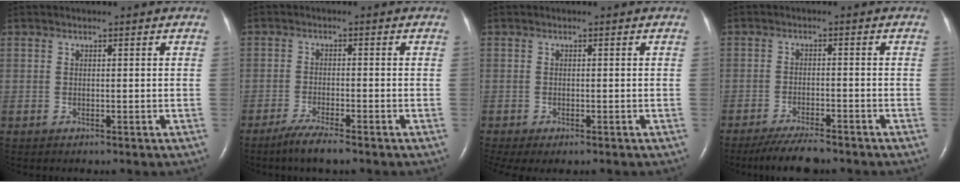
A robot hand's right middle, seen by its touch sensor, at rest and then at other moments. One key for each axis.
{"total": 4.1, "fx": -3.1, "fy": 0.3, "fz": 2.6, "tx": -0.057, "ty": -0.008, "tz": -0.057}
{"total": 4.1, "fx": -2.9, "fy": 1.4, "fz": 2.4, "tx": -0.036, "ty": -0.013, "tz": -0.043}
{"total": 6.7, "fx": -5.8, "fy": 1.0, "fz": 3.1, "tx": -0.054, "ty": -0.017, "tz": -0.098}